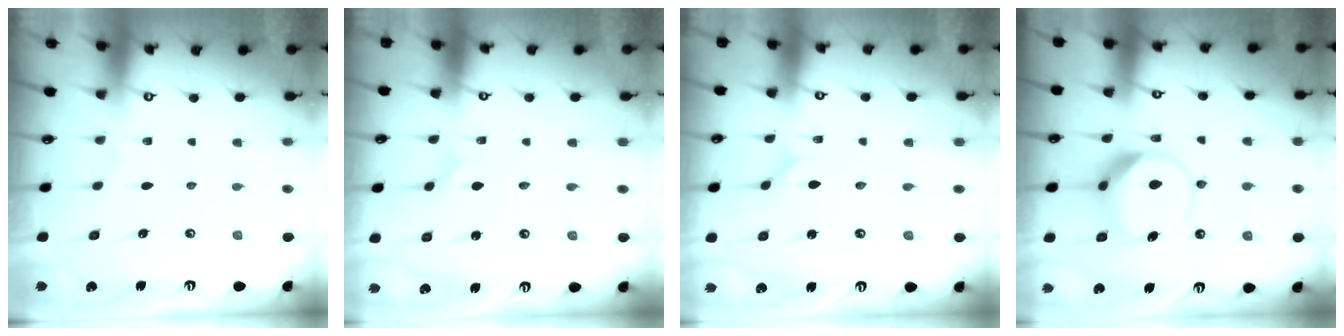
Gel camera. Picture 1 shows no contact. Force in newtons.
{"total": 1.6, "press": 1.6, "slide": 0.1}
{"total": 1.0, "press": 1.0, "slide": 0.2}
{"total": 11.6, "press": 11.5, "slide": 1.5}